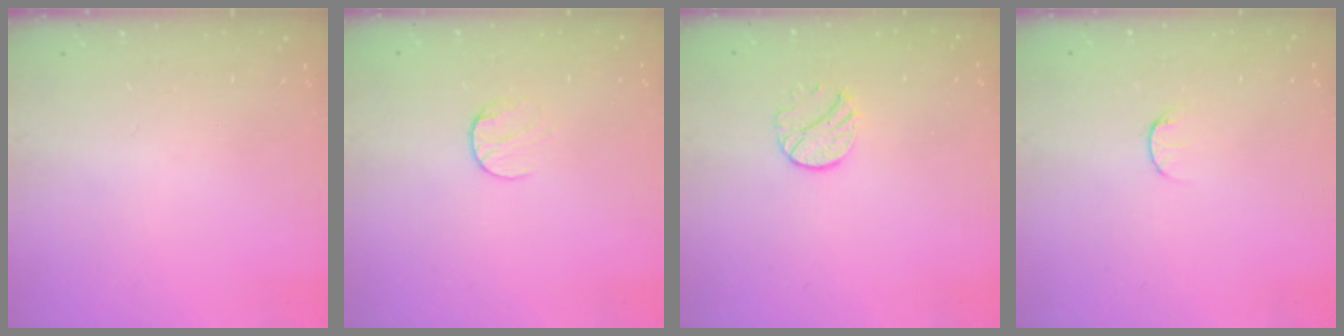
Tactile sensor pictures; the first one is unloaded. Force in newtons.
{"total": 6.7, "press": 6.7, "slide": 0.5}
{"total": 7.6, "press": 7.6, "slide": 0.2}
{"total": 5.3, "press": 5.3, "slide": 0.6}